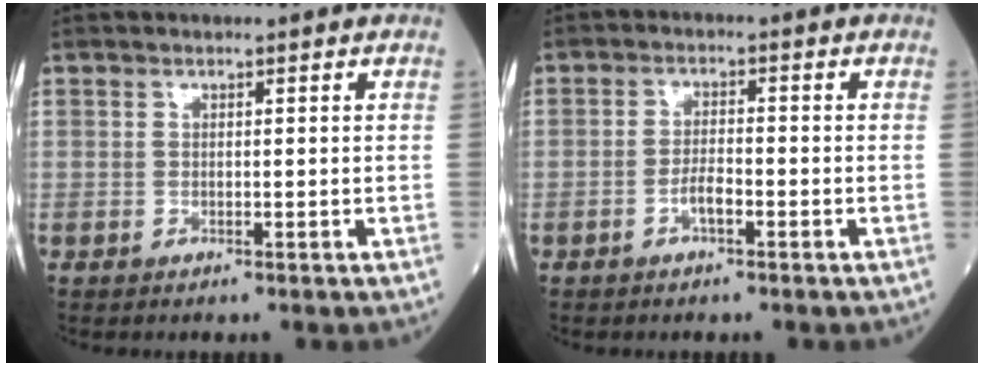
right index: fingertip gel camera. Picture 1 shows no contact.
{"total": 2.6, "force": [-1.3, 0.7, 2.2], "torque": [-0.038, 0.003, -0.024]}